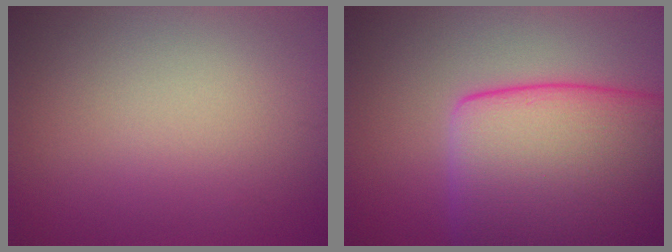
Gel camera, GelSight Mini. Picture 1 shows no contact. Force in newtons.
{"total": 14.6, "press": 14.6, "slide": 0.1}